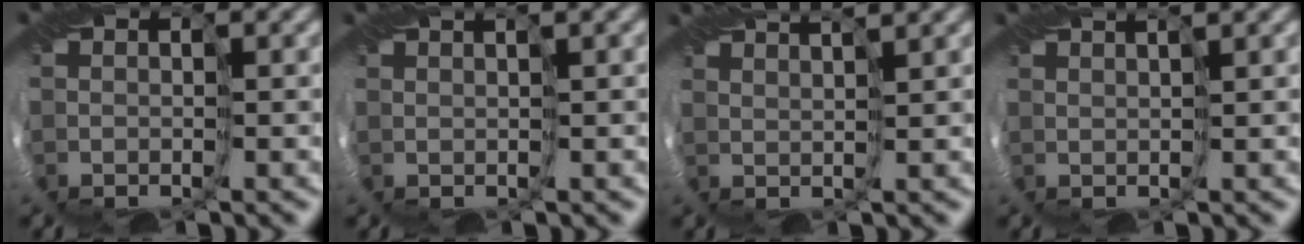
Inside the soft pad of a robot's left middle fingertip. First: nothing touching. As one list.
[{"total": 2.6, "force": [1.5, 0.1, 2.1], "torque": [-0.040, 0.006, 0.027]}, {"total": 4.6, "force": [3.8, 0.5, 2.5], "torque": [-0.042, 0.018, 0.043]}, {"total": 2.9, "force": [2.2, 0.1, 1.8], "torque": [-0.038, 0.012, 0.028]}]